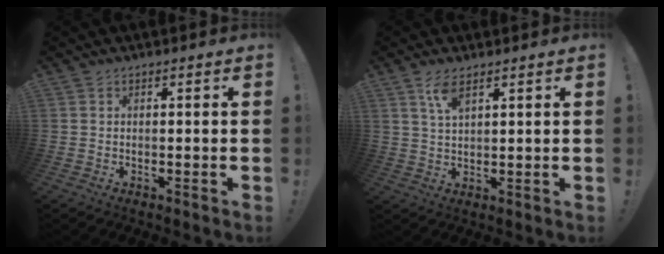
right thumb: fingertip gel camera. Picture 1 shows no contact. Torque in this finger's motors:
{"motor_torque": [-0.61, 0.54, 0.03, 0.24, 0.19]}